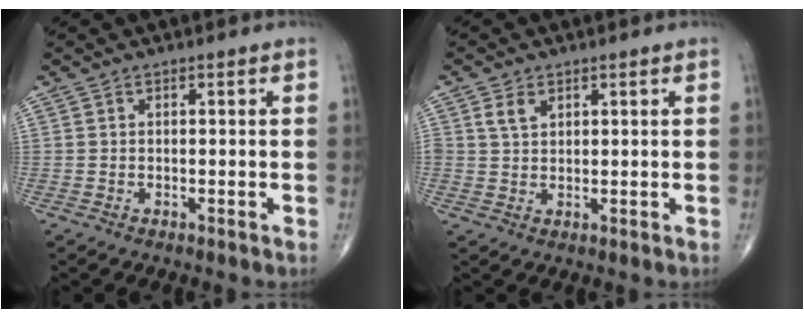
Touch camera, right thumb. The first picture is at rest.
{"total": 3.1, "force": [1.5, 2.0, 1.8], "torque": [-0.026, -0.004, 0.033]}